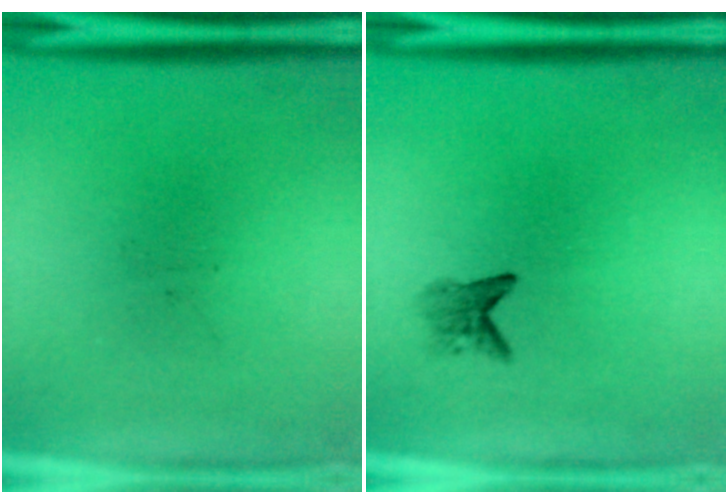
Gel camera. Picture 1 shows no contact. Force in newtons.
{"total": 1.8}